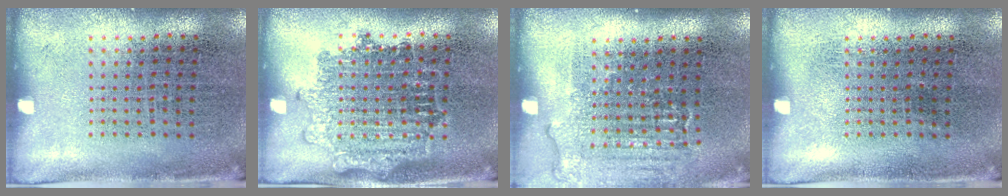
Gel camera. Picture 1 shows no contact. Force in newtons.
{"total": 1.1, "press": 1.1, "slide": 0.1}
{"total": 1.0, "press": 1.0, "slide": 0.3}
{"total": 0.0}